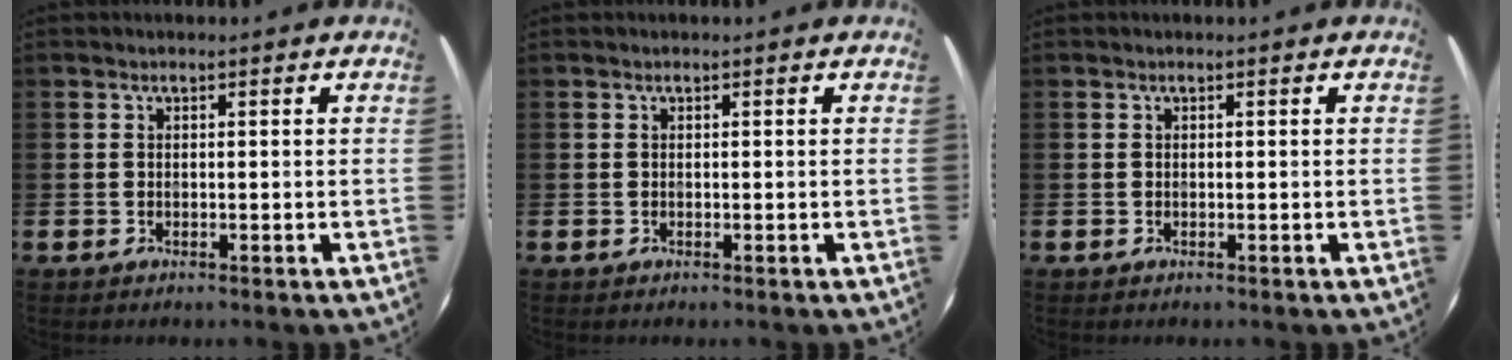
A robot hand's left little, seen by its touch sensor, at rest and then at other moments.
{"total": 0.0}
{"total": 0.0}